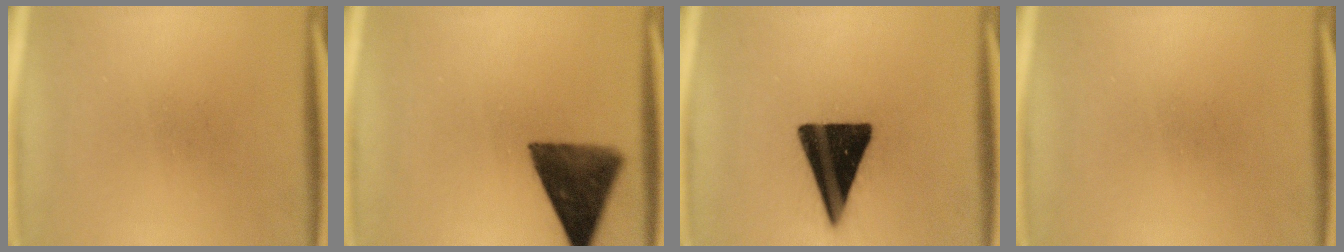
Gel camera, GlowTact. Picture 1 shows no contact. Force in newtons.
{"total": 11.6}
{"total": 18.9}
{"total": 0.0}